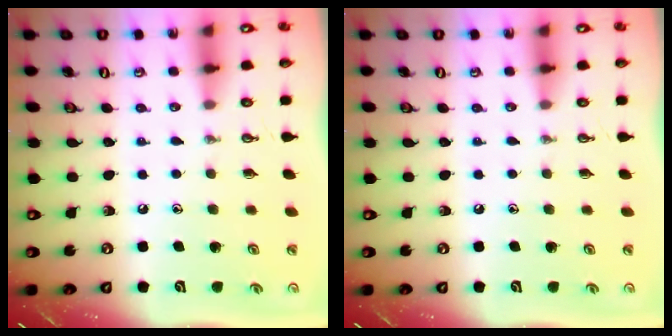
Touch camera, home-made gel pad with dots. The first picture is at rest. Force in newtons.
{"total": 0.0}